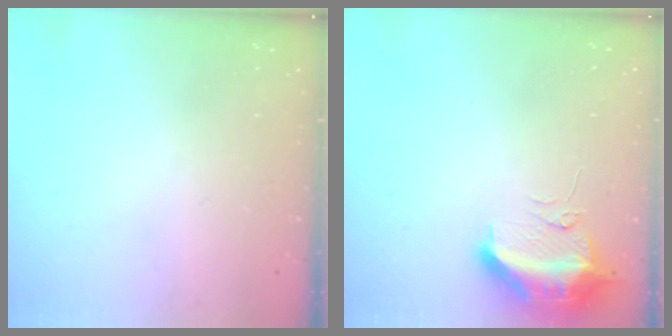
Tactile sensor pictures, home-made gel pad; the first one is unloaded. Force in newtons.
{"total": 12.3, "press": 10.8, "slide": 5.9}